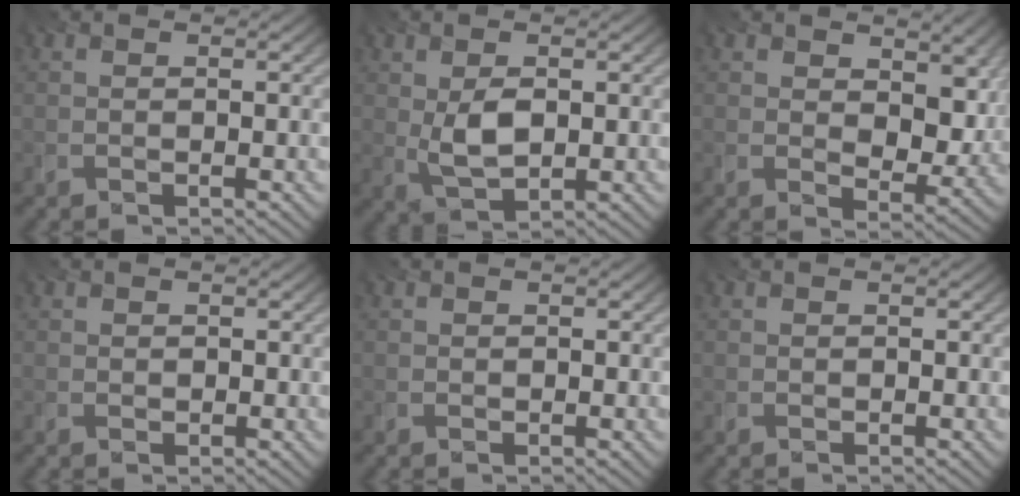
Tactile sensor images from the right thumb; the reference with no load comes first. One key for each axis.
{"total": 4.7, "fx": 0.3, "fy": 2.8, "fz": 3.8, "tx": -0.084, "ty": -0.002, "tz": 0.014}
{"total": 8.3, "fx": 2.2, "fy": 5.2, "fz": 6.1, "tx": -0.109, "ty": -0.014, "tz": 0.031}
{"total": 1.0, "fx": 0.5, "fy": 0.8, "fz": 0.3, "tx": -0.009, "ty": -0.002, "tz": 0.007}
{"total": 0.7, "fx": 0.4, "fy": 0.5, "fz": 0.2, "tx": -0.005, "ty": -0.001, "tz": 0.007}
{"total": 0.5, "fx": 0.3, "fy": 0.4, "fz": 0.1, "tx": -0.003, "ty": -0.001, "tz": 0.005}